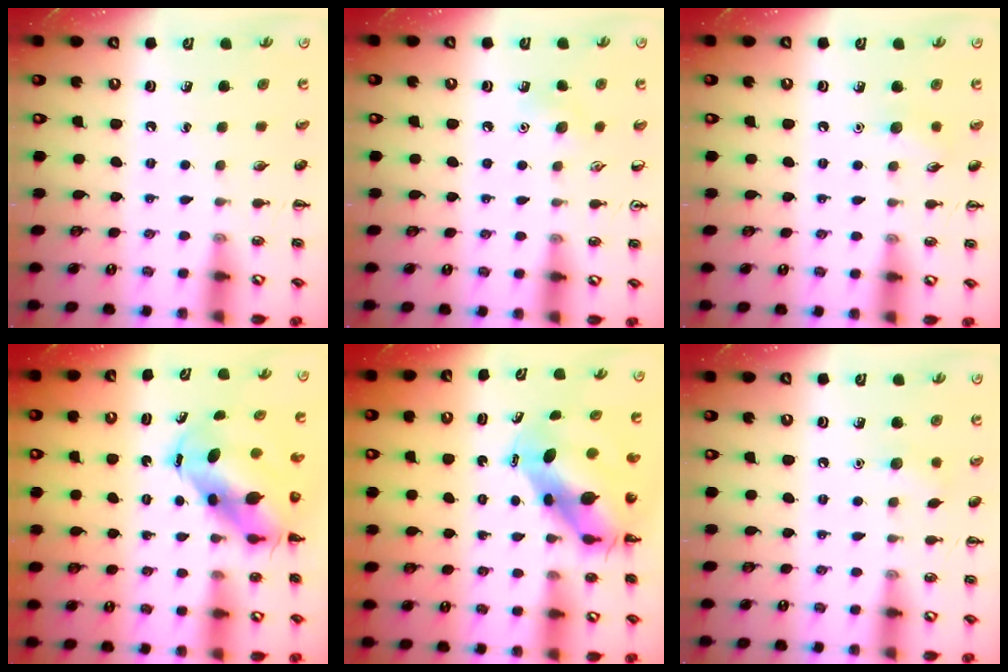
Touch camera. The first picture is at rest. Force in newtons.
{"total": 6.7, "press": 6.4, "slide": 1.8}
{"total": 5.6, "press": 5.4, "slide": 1.5}
{"total": 8.5, "press": 8.3, "slide": 2.0}
{"total": 7.9, "press": 7.6, "slide": 2.3}
{"total": 5.4, "press": 5.2, "slide": 1.6}